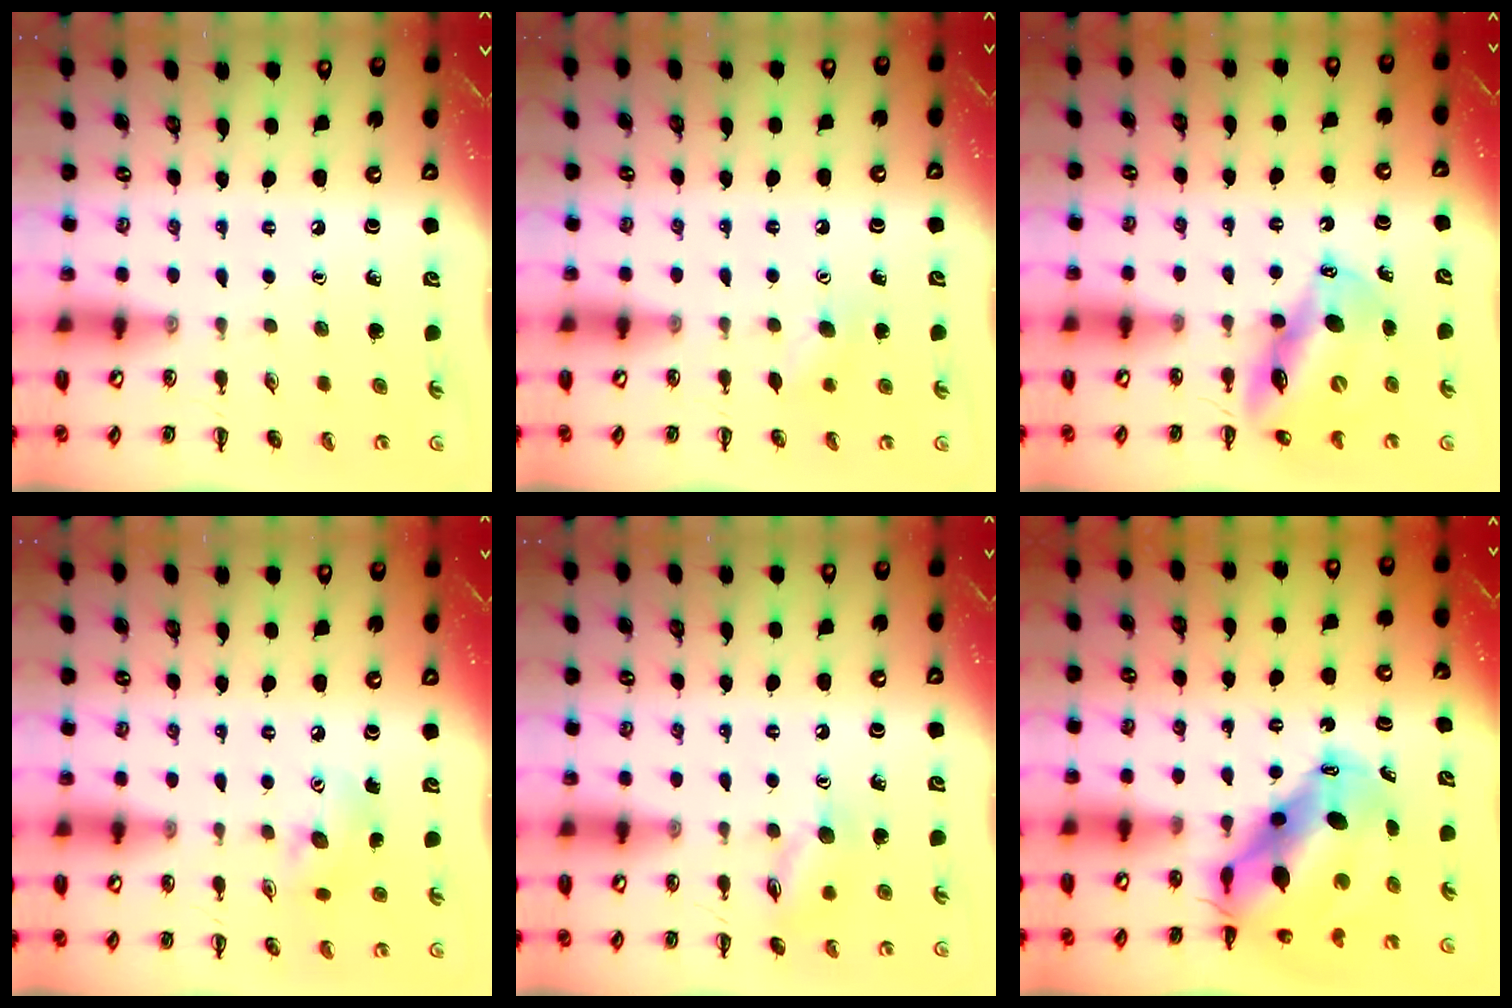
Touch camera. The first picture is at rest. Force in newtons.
{"total": 4.3, "press": 4.2, "slide": 1.0}
{"total": 12.0, "press": 11.7, "slide": 2.7}
{"total": 8.3, "press": 8.3, "slide": 0.7}
{"total": 9.1, "press": 9.1, "slide": 0.7}
{"total": 12.2, "press": 11.8, "slide": 3.2}